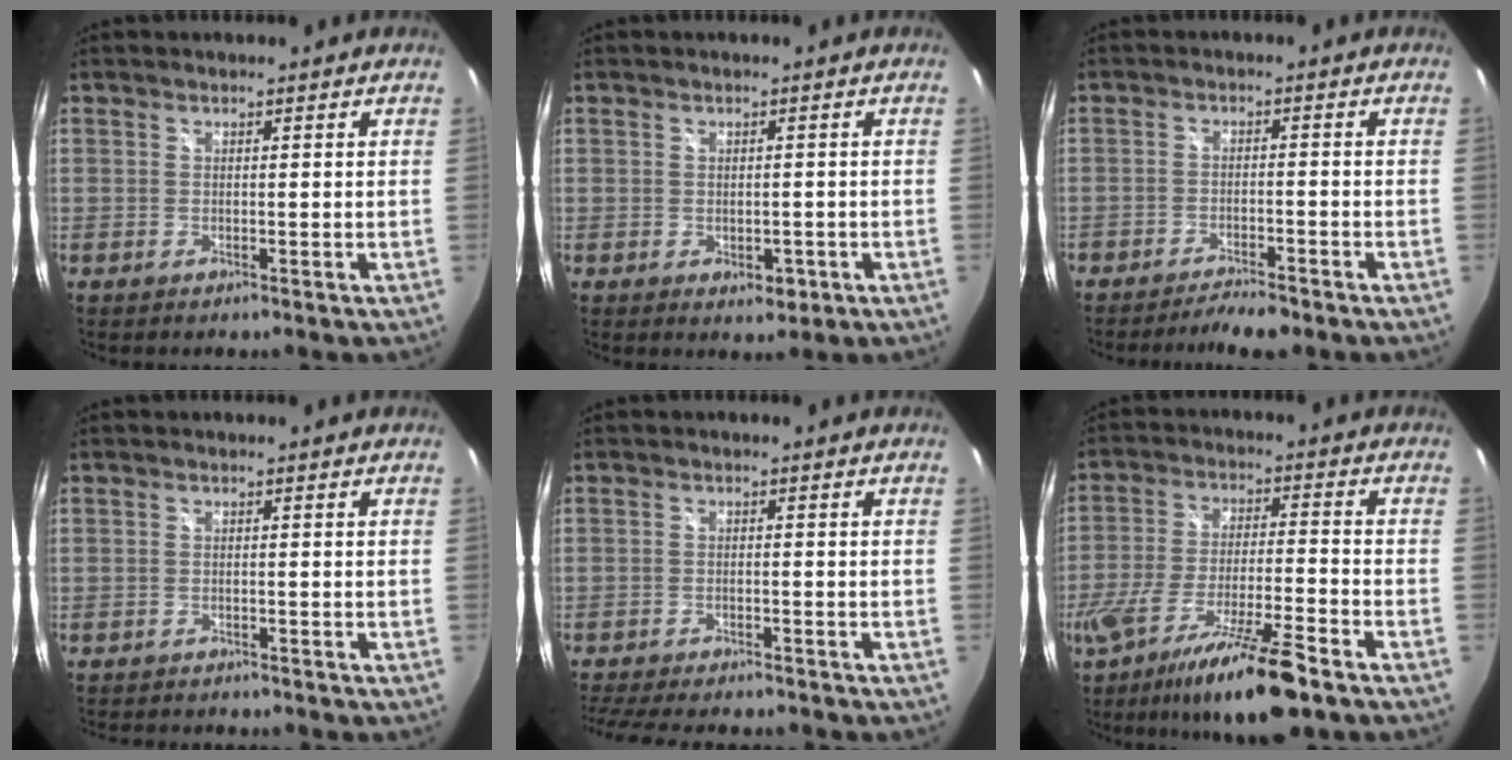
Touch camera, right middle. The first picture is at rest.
{"total": 2.4, "force": [-0.8, 1.8, 1.4], "torque": [-0.021, -0.004, -0.008]}
{"total": 6.1, "force": [-5.5, 1.0, 2.4], "torque": [-0.058, 0.000, -0.084]}
{"total": 5.3, "force": [-4.9, 1.3, 1.5], "torque": [-0.038, -0.011, -0.072]}
{"total": 12.1, "force": [-10.7, 2.9, 5.0], "torque": [-0.119, -0.019, -0.166]}
{"total": 17.2, "force": [-11.9, 1.9, 12.2], "torque": [-0.235, -0.044, -0.203]}